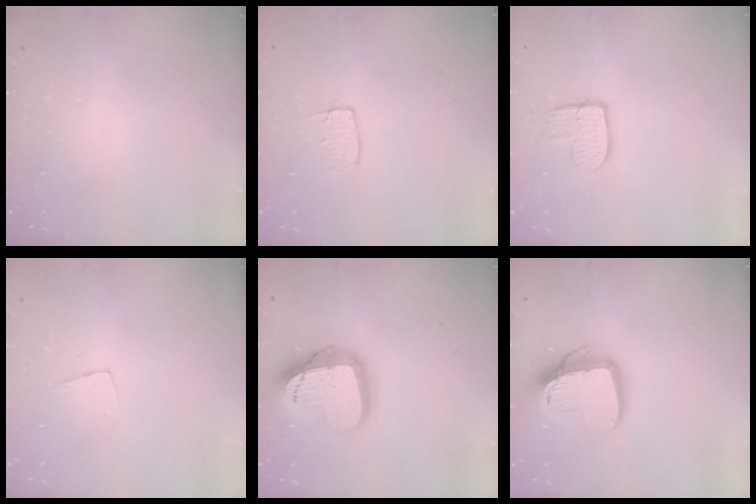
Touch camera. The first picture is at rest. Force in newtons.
{"total": 6.0, "press": 6.0, "slide": 0.3}
{"total": 9.7, "press": 9.6, "slide": 0.7}
{"total": 3.7, "press": 3.7, "slide": 0.2}
{"total": 19.5, "press": 19.4, "slide": 1.4}
{"total": 15.4, "press": 15.4, "slide": 1.6}